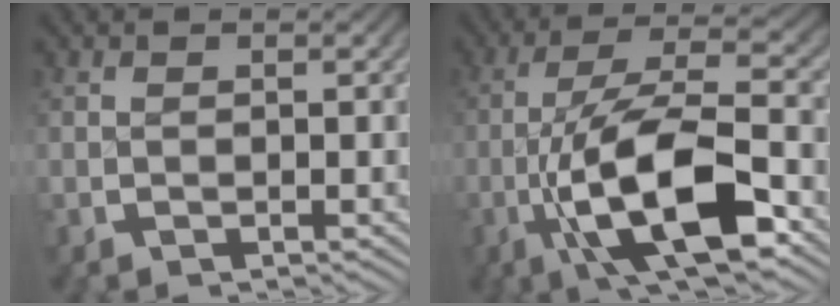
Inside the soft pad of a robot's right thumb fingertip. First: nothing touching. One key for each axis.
{"total": 12.1, "fx": -2.3, "fy": 5.5, "fz": 10.5, "tx": -0.206, "ty": -0.037, "tz": -0.020}